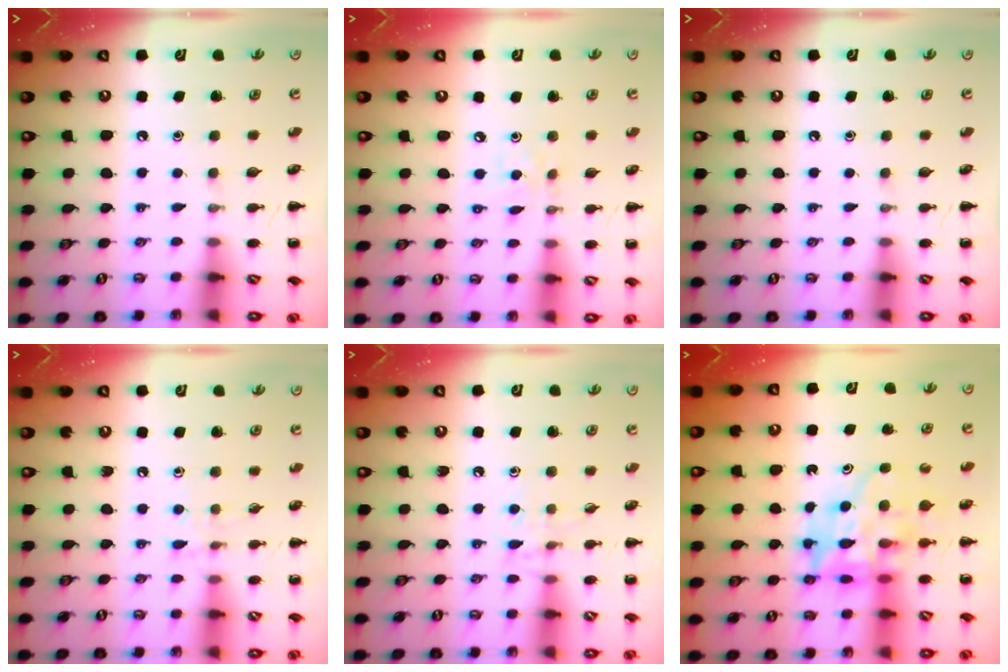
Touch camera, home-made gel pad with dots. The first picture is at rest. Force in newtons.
{"total": 2.1, "press": 2.1, "slide": 0.6}
{"total": 0.0}
{"total": 5.9, "press": 5.7, "slide": 1.5}
{"total": 7.9, "press": 7.8, "slide": 1.6}
{"total": 12.2, "press": 11.6, "slide": 3.7}